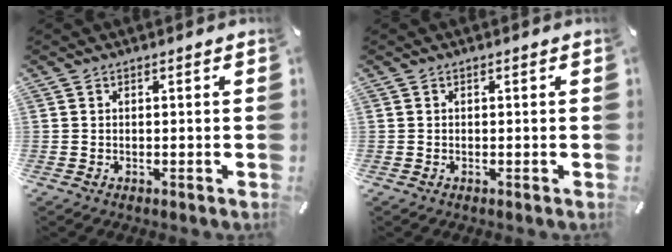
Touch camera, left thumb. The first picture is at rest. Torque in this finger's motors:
{"motor_torque": [0.00, 0.00, -0.03, 0.03, 0.00]}